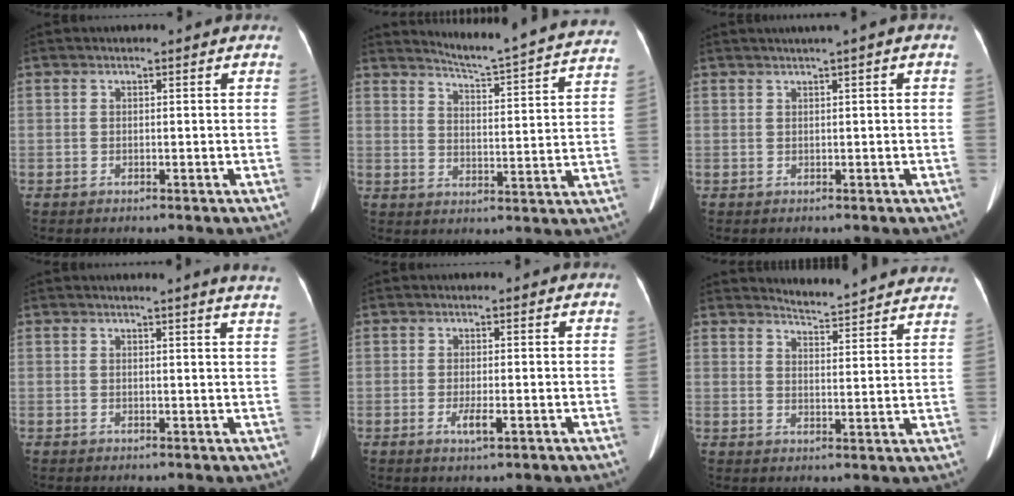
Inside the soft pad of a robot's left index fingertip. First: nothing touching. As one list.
[{"total": 20.4, "force": [19.4, -0.3, 6.3], "torque": [-0.098, -0.079, 0.231]}, {"total": 2.1, "force": [1.0, -0.3, 1.8], "torque": [-0.036, 0.010, 0.021]}, {"total": 6.7, "force": [6.1, -0.7, 2.7], "torque": [-0.028, -0.017, 0.045]}, {"total": 2.2, "force": [-0.6, 0.3, 2.1], "torque": [-0.042, -0.006, -0.012]}, {"total": 16.0, "force": [15.6, 1.2, 3.1], "torque": [-0.032, -0.054, 0.173]}]